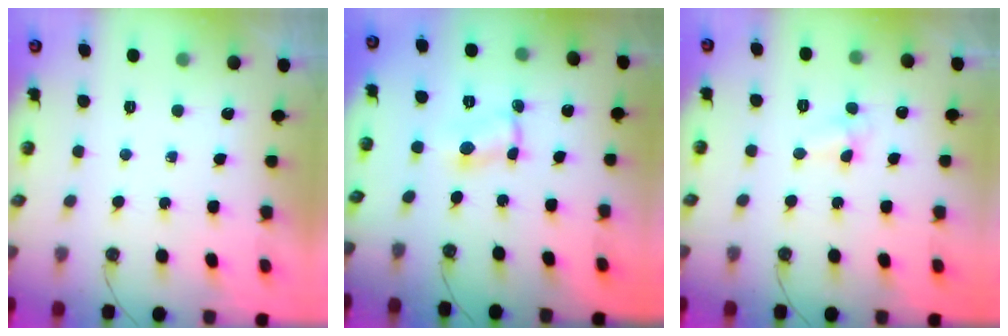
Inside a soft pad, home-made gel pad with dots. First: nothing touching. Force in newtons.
{"total": 0.8, "press": 0.6, "slide": 0.5}
{"total": 3.9, "press": 3.9, "slide": 0.5}